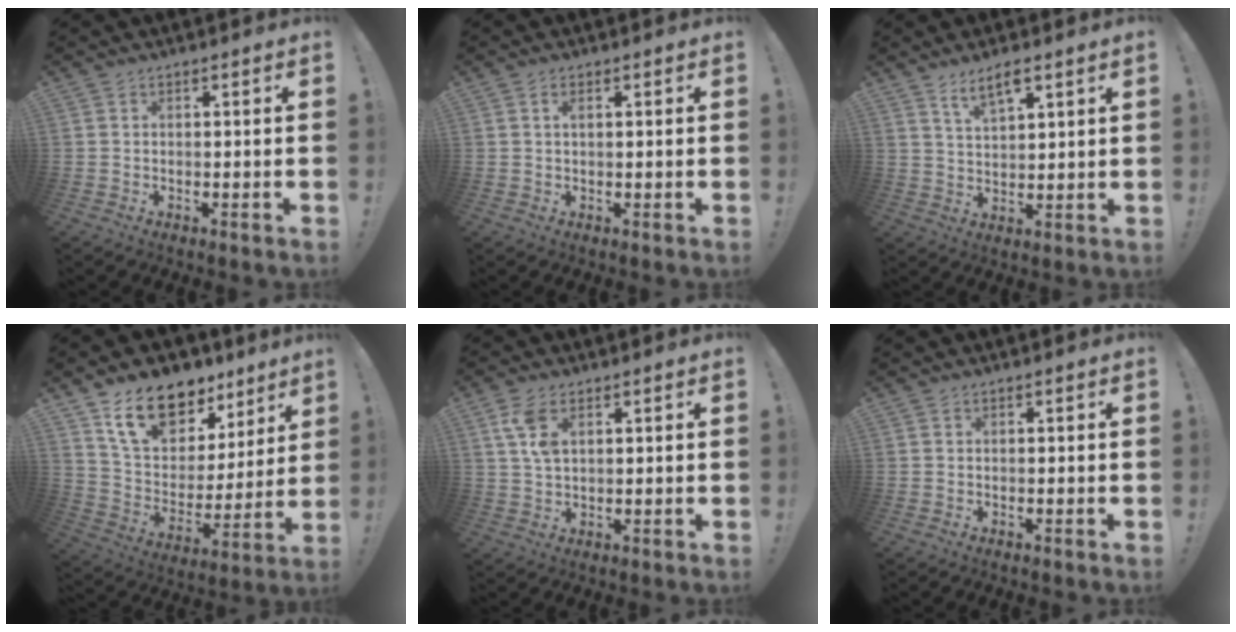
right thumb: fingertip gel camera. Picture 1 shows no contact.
{"total": 1.4, "force": [0.5, 0.6, 1.1], "torque": [-0.017, 0.000, 0.005]}
{"total": 6.0, "force": [4.4, 1.5, 3.9], "torque": [-0.067, -0.021, 0.076]}
{"total": 17.3, "force": [11.8, 9.9, 7.9], "torque": [-0.134, -0.069, 0.217]}
{"total": 6.4, "force": [2.8, 3.1, 4.9], "torque": [-0.091, -0.009, 0.049]}
{"total": 0.0}